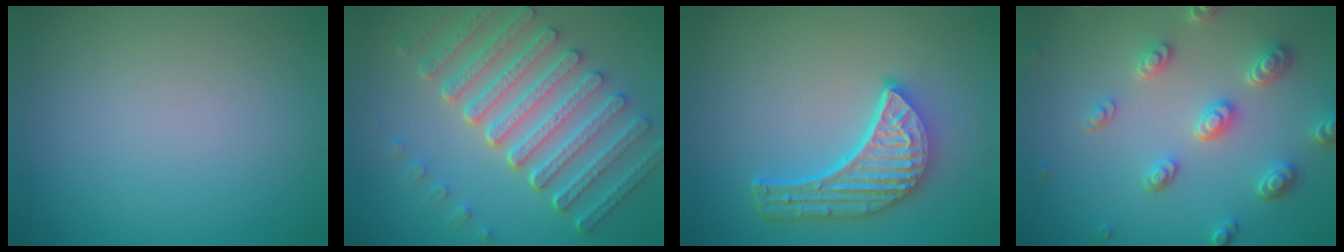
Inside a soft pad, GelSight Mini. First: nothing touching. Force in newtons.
{"total": 8.2, "press": 6.2, "slide": 5.4}
{"total": 5.9, "press": 4.5, "slide": 3.8}
{"total": 4.5, "press": 3.6, "slide": 2.6}